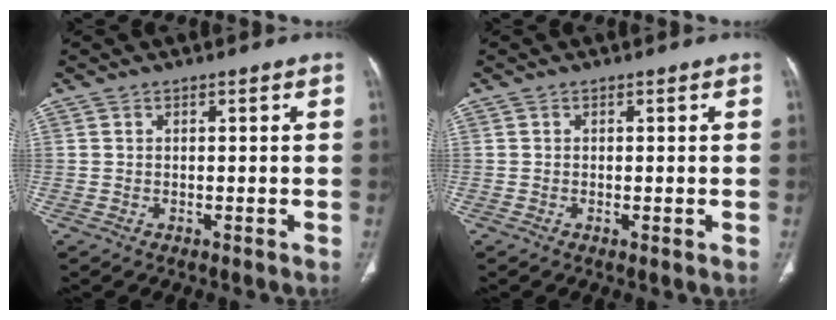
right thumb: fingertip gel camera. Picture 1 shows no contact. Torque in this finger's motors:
{"motor_torque": [-0.56, -0.29, 0.46, -0.02, -0.03]}